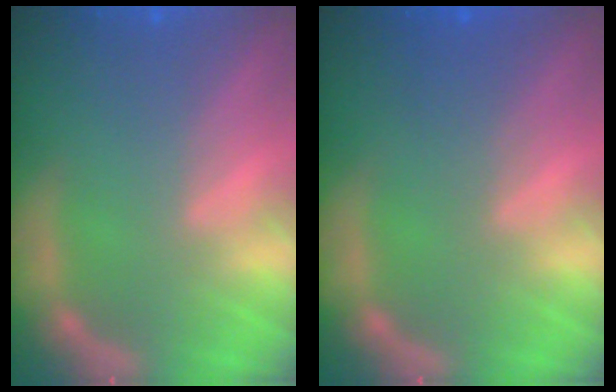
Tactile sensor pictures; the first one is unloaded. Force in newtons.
{"total": 2.0}